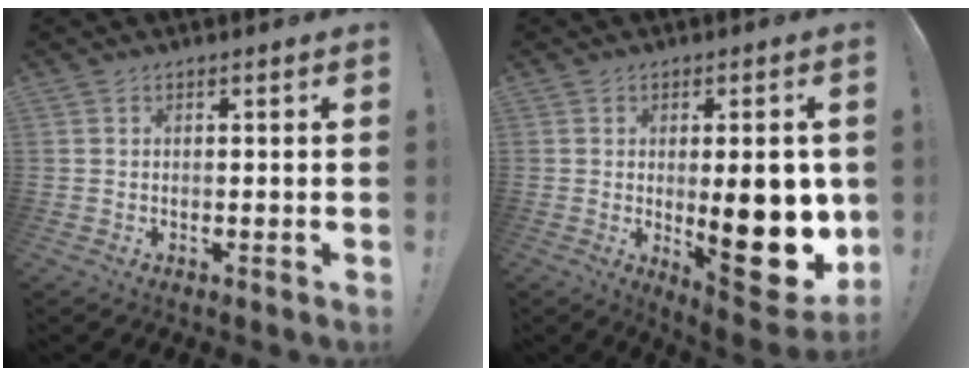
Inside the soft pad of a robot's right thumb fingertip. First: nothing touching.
{"total": 19.4, "force": [-1.5, 6.7, 18.2], "torque": [-0.217, -0.019, -0.008]}